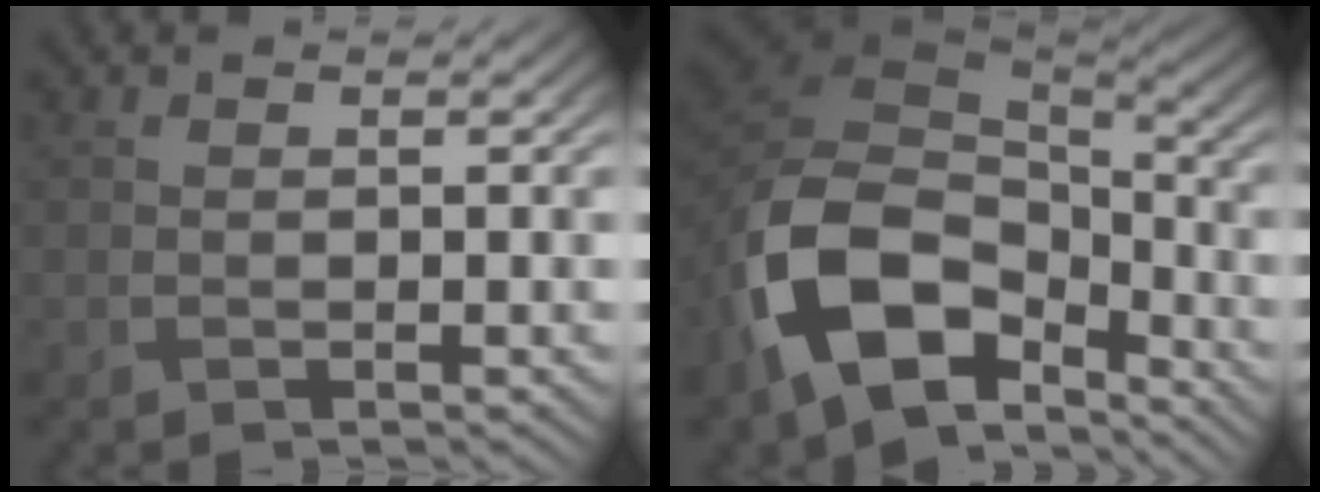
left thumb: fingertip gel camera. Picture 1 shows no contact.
{"total": 15.7, "force": [-6.7, 10.0, 10.0], "torque": [-0.246, -0.034, -0.117]}